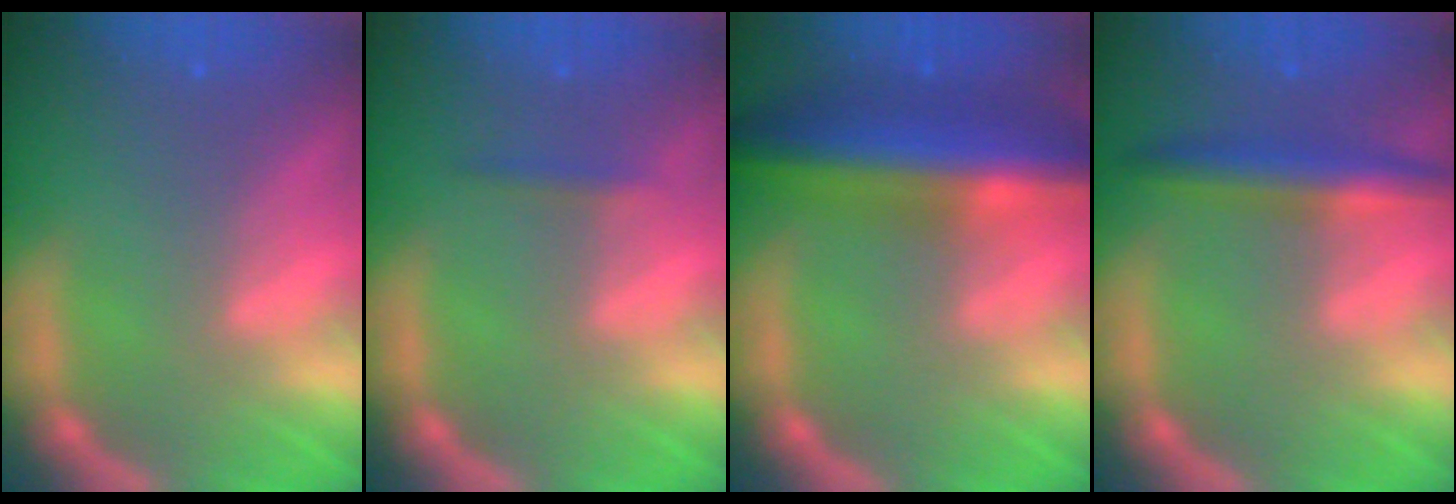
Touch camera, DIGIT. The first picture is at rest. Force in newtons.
{"total": 0.9}
{"total": 9.5}
{"total": 4.0}